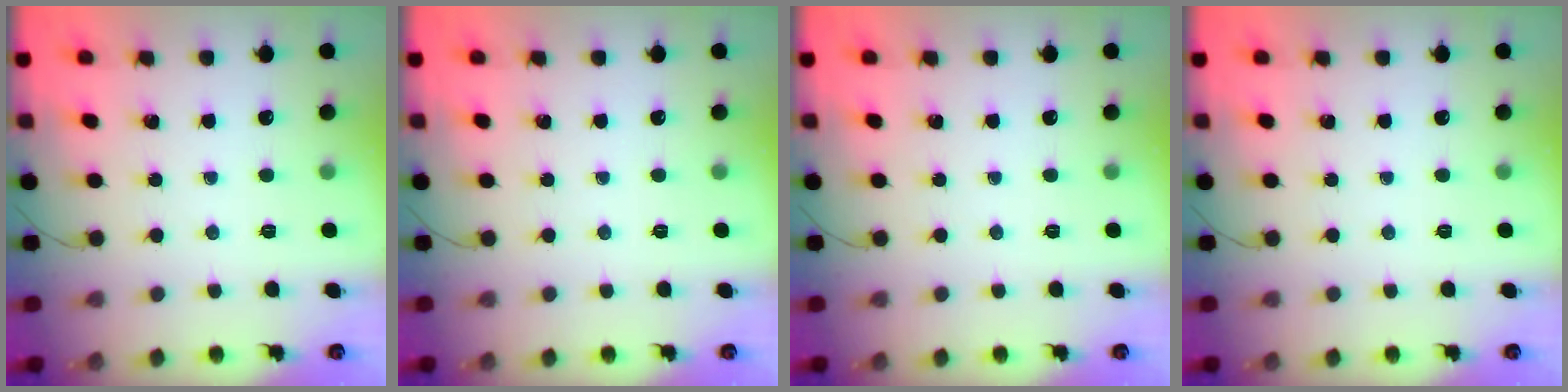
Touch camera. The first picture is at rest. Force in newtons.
{"total": 0.0}
{"total": 0.0}
{"total": 0.0}